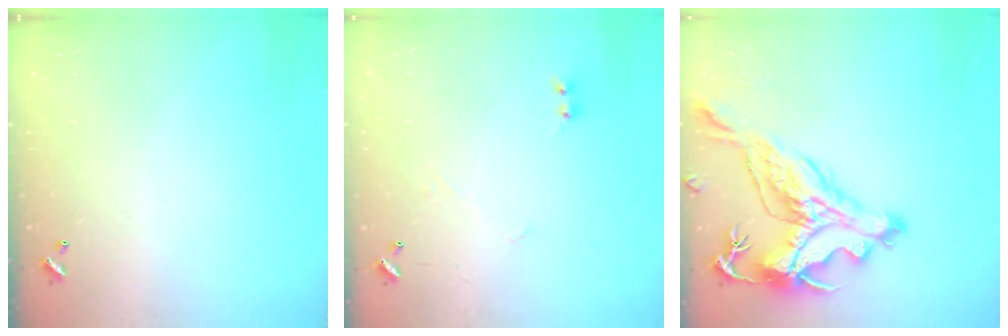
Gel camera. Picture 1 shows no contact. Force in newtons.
{"total": 0.9, "press": 0.3, "slide": 0.8}
{"total": 6.8, "press": 6.6, "slide": 1.9}